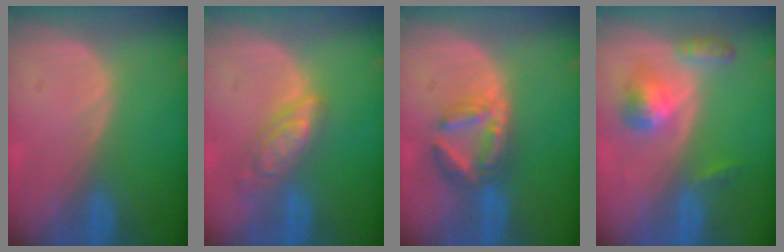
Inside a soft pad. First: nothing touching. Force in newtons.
{"total": 6.0, "press": 5.1, "slide": 3.0}
{"total": 6.9, "press": 6.0, "slide": 3.3}
{"total": 5.6, "press": 5.1, "slide": 2.3}